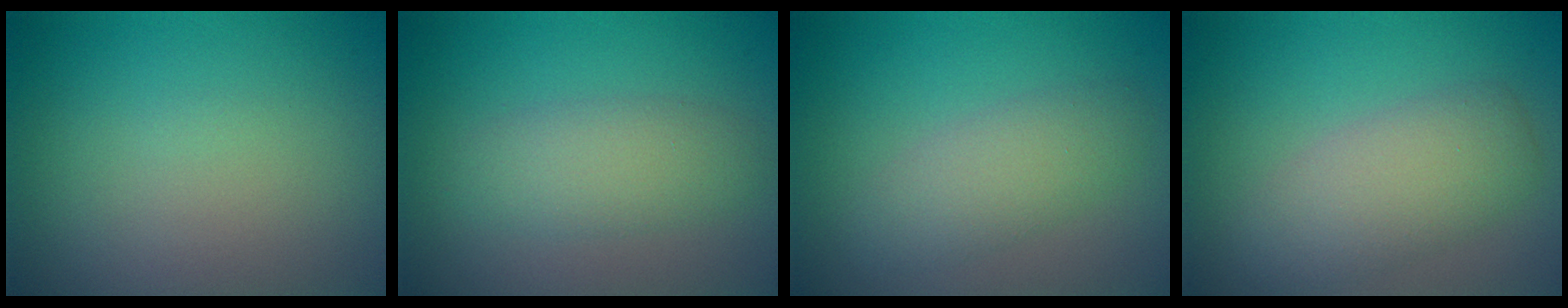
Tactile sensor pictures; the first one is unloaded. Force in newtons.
{"total": 3.0, "press": 3.0, "slide": 0.1}
{"total": 2.8, "press": 2.8, "slide": 0.0}
{"total": 4.1, "press": 4.1, "slide": 0.4}